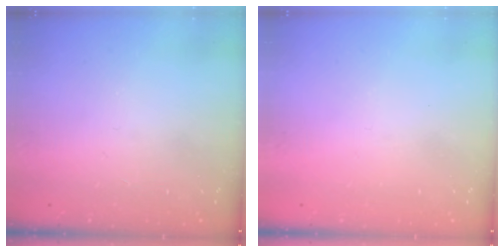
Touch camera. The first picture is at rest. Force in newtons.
{"total": 0.9, "press": 0.8, "slide": 0.3}